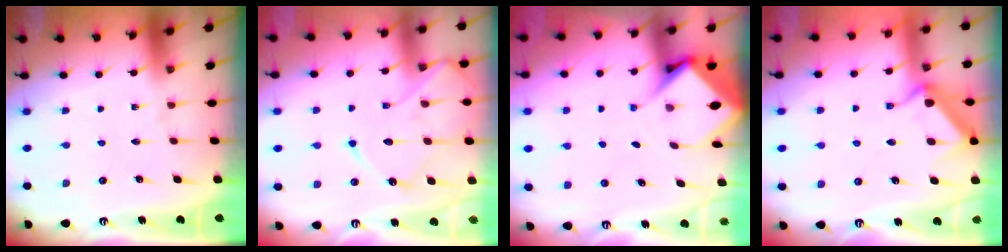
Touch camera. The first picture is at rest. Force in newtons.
{"total": 14.0, "press": 13.9, "slide": 1.3}
{"total": 6.6, "press": 6.6, "slide": 0.5}
{"total": 10.3, "press": 10.3, "slide": 0.4}